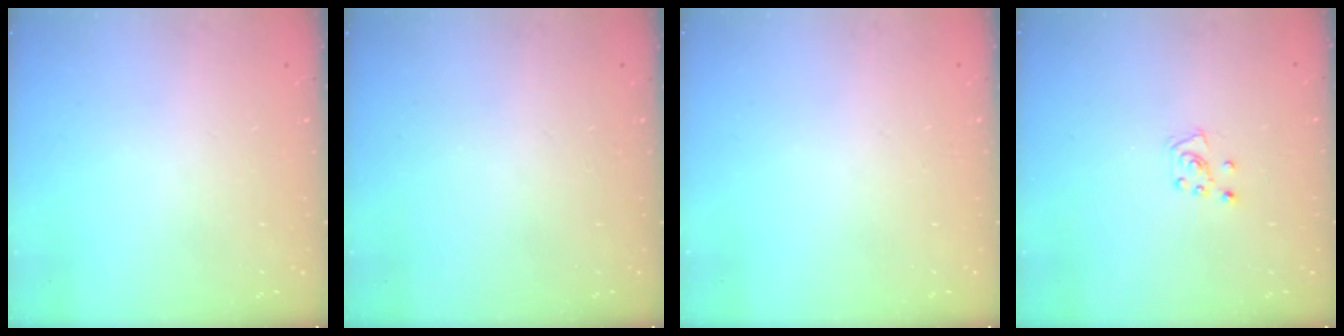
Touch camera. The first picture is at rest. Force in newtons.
{"total": 0.0}
{"total": 0.0}
{"total": 5.9, "press": 5.8, "slide": 0.7}